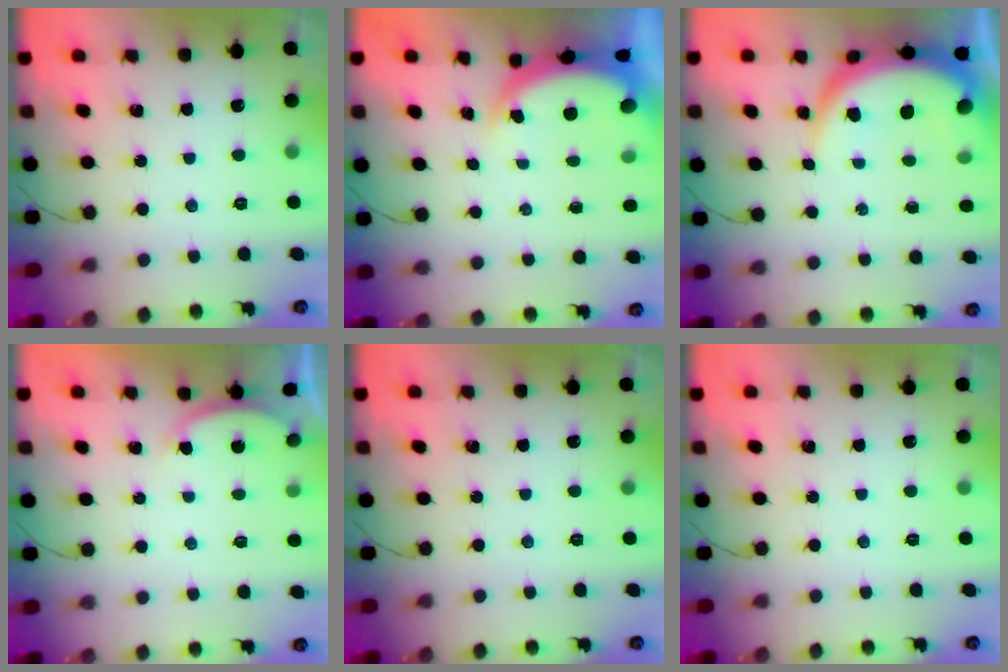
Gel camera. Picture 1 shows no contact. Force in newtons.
{"total": 4.7, "press": 4.5, "slide": 1.4}
{"total": 8.0, "press": 8.0, "slide": 0.4}
{"total": 2.2, "press": 2.1, "slide": 0.5}
{"total": 0.0}
{"total": 0.0}